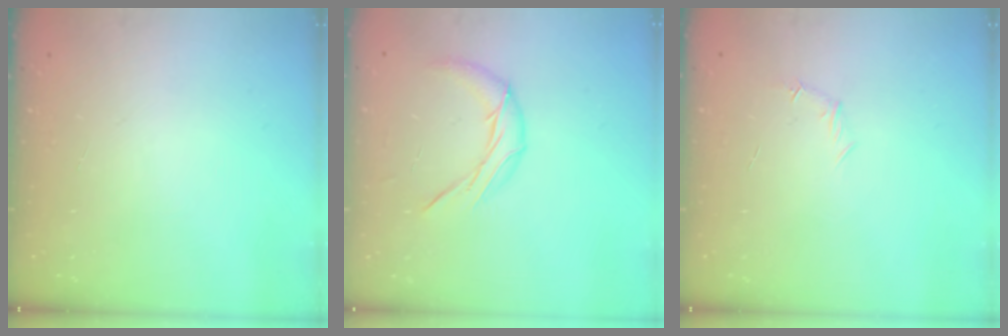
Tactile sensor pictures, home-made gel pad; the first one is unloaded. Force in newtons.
{"total": 9.5, "press": 9.5, "slide": 0.4}
{"total": 4.7, "press": 4.5, "slide": 1.4}